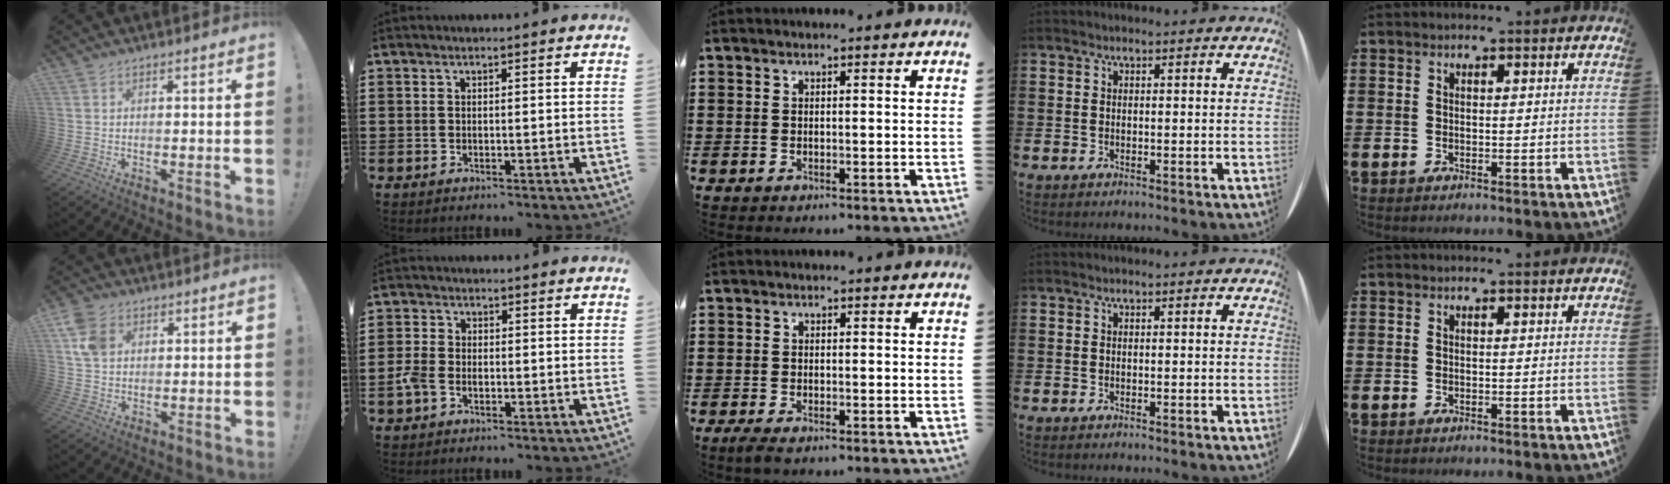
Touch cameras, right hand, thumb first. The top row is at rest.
{"thumb": {"total": 8.3, "force": [2.6, 6.3, 4.8], "torque": [-0.087, 0.004, 0.051]}, "index": {"total": 3.0, "force": [-1.2, 2.0, 1.9], "torque": [-0.058, -0.005, -0.029]}, "middle": {"total": 1.2, "force": [-0.8, 0.3, 0.8], "torque": [-0.022, -0.006, -0.018]}}